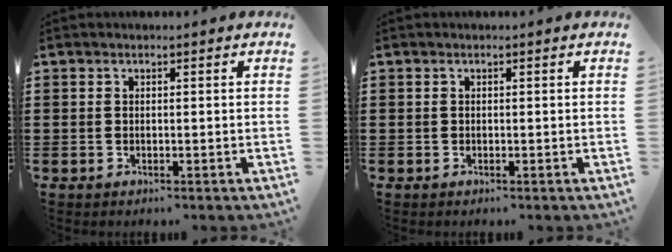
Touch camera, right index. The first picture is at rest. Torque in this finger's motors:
{"motor_torque": [0.09, 0.26, 0.04, 0.01]}